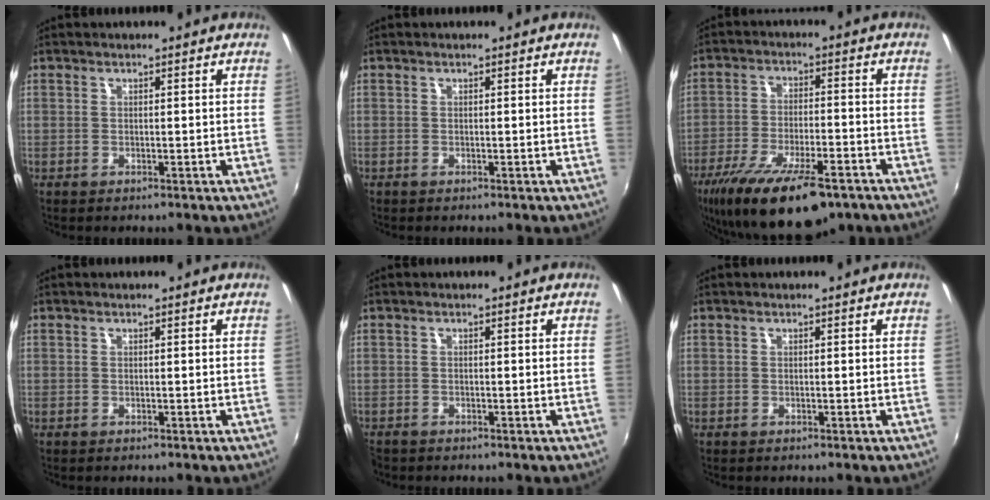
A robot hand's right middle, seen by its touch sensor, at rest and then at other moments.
{"total": 0.0}
{"total": 18.7, "force": [-13.0, 6.1, 12.0], "torque": [-0.236, -0.049, -0.208]}
{"total": 0.0}
{"total": 1.1, "force": [-1.0, 0.4, 0.1], "torque": [-0.007, -0.004, -0.021]}
{"total": 0.0}